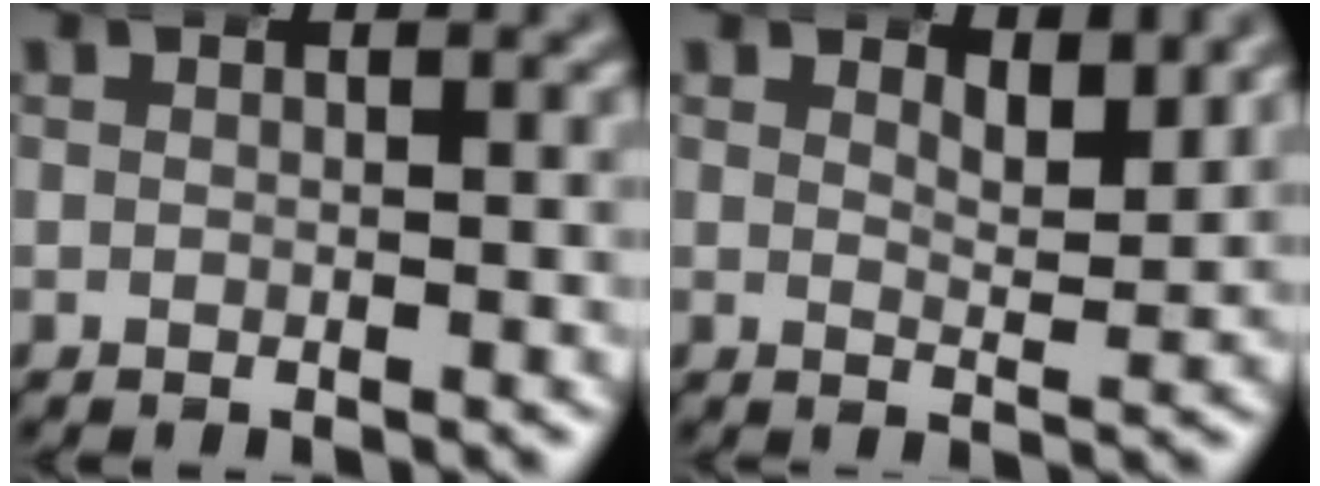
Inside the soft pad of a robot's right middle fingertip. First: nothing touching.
{"total": 2.5, "force": [2.1, 0.5, 1.3], "torque": [-0.016, -0.013, 0.036]}